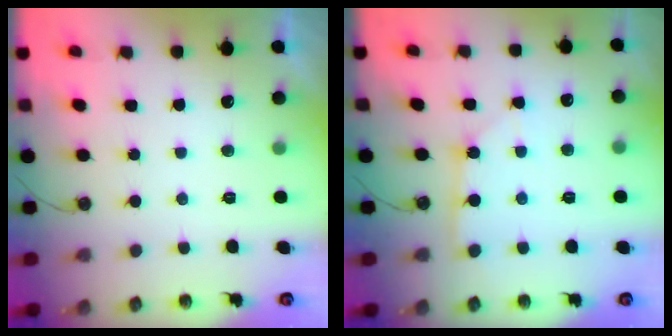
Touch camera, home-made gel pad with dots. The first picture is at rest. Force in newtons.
{"total": 2.3, "press": 2.3, "slide": 0.2}